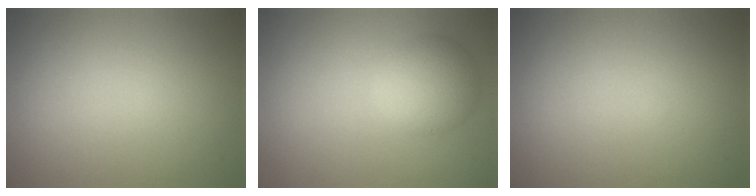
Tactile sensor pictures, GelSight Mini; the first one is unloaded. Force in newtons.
{"total": 3.9, "press": 3.9, "slide": 0.2}
{"total": 0.0}